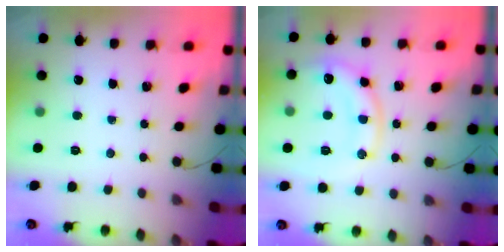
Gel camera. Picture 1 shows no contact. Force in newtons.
{"total": 11.9, "press": 11.8, "slide": 1.4}